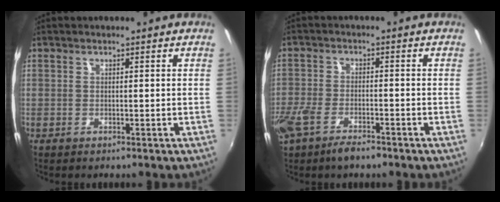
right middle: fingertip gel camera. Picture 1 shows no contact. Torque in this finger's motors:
{"motor_torque": [0.71, -0.51, 0.11, 0.10]}